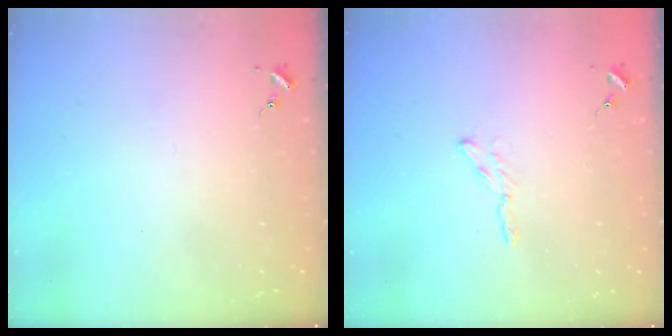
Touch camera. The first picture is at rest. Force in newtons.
{"total": 2.4, "press": 2.4, "slide": 0.2}